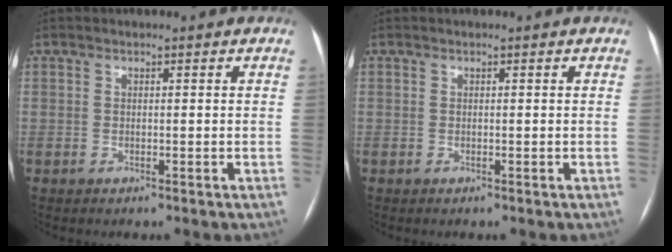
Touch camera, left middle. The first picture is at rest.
{"total": 0.0}